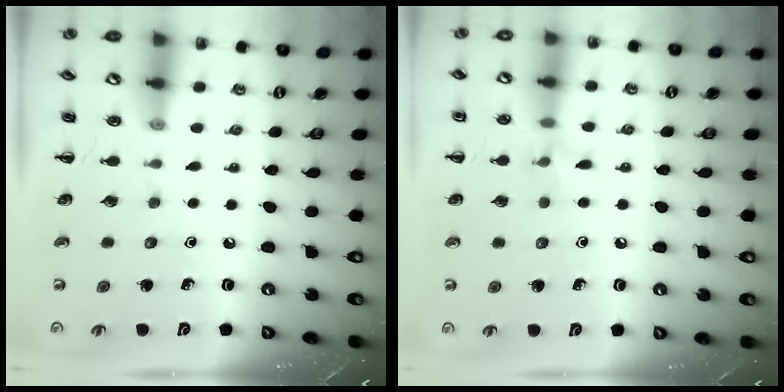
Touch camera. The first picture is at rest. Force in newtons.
{"total": 6.3, "press": 6.0, "slide": 2.1}